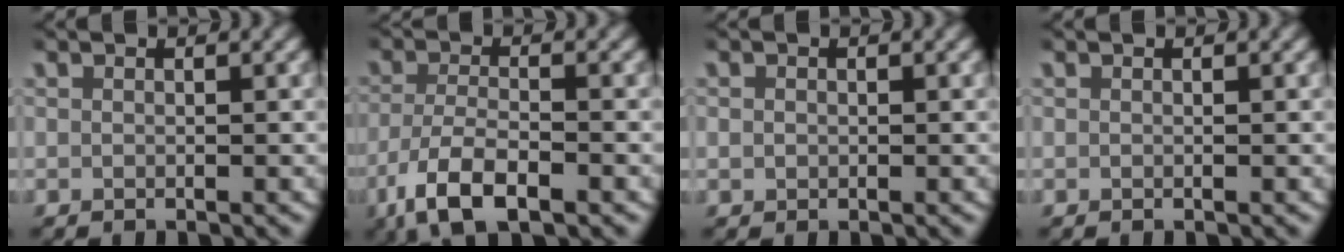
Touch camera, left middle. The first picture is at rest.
{"total": 5.3, "force": [-2.9, 2.2, 3.9], "torque": [-0.082, -0.012, -0.043]}
{"total": 0.8, "force": [-0.1, 0.8, 0.2], "torque": [-0.011, -0.003, 0.000]}
{"total": 0.0}